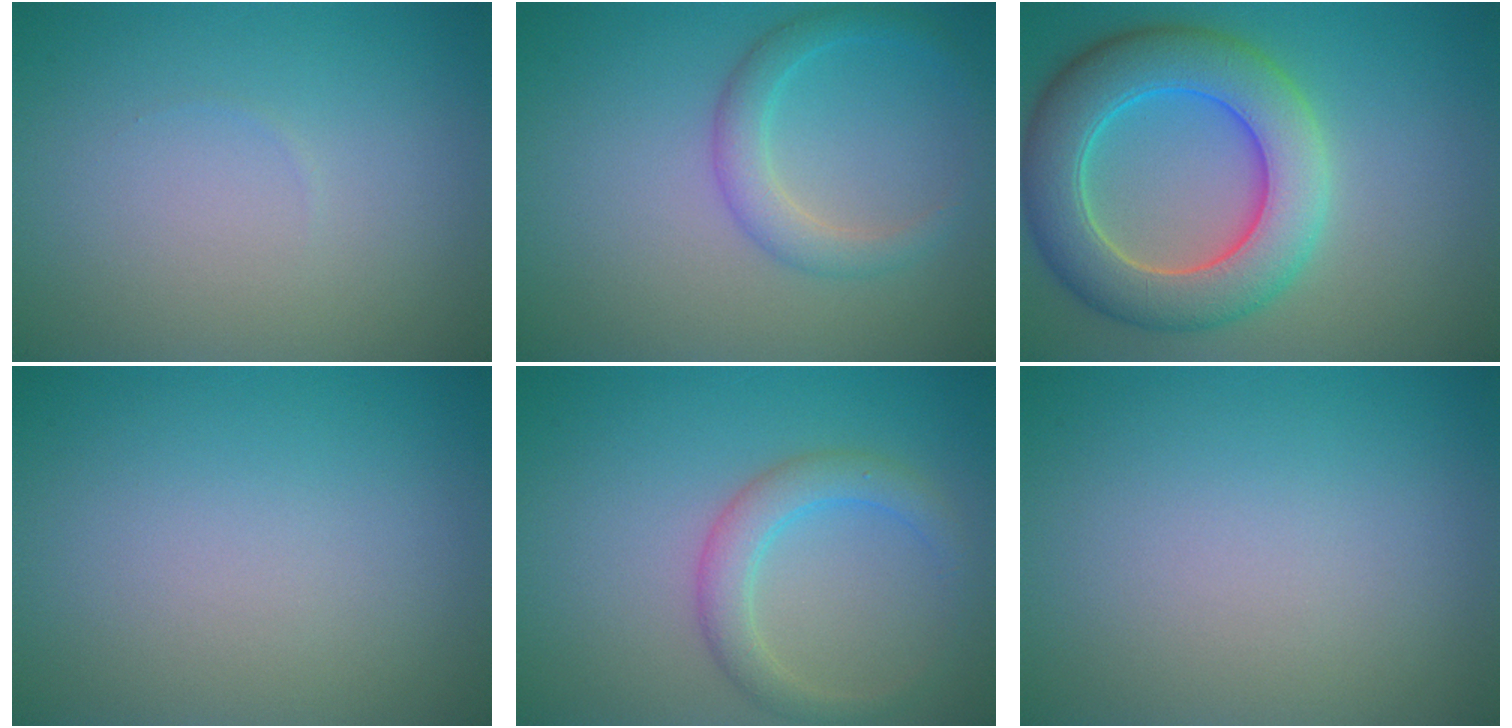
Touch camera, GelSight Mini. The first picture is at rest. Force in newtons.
{"total": 2.6, "press": 2.6, "slide": 0.1}
{"total": 8.8, "press": 8.8, "slide": 0.7}
{"total": 0.0}
{"total": 3.0, "press": 3.0, "slide": 0.1}
{"total": 0.0}